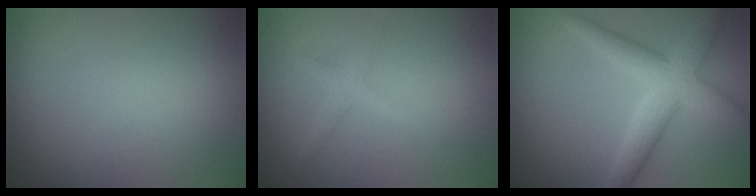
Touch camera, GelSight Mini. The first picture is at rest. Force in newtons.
{"total": 1.4, "press": 1.4, "slide": 0.1}
{"total": 4.7, "press": 4.7, "slide": 0.2}